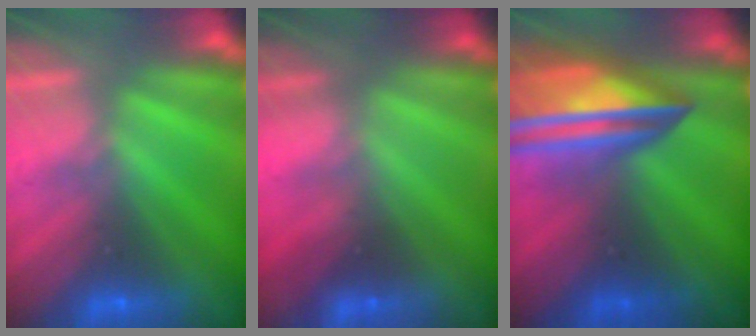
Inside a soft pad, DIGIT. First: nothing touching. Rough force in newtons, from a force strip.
{"total": 1.9}
{"total": 7.2}